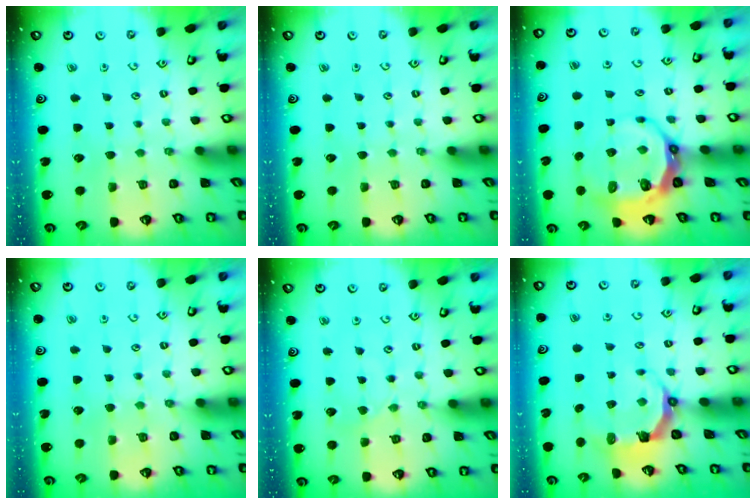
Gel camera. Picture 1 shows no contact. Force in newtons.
{"total": 0.0}
{"total": 9.4, "press": 8.6, "slide": 3.6}
{"total": 4.7, "press": 4.6, "slide": 0.4}
{"total": 2.3, "press": 2.3, "slide": 0.4}
{"total": 5.4, "press": 3.7, "slide": 3.9}